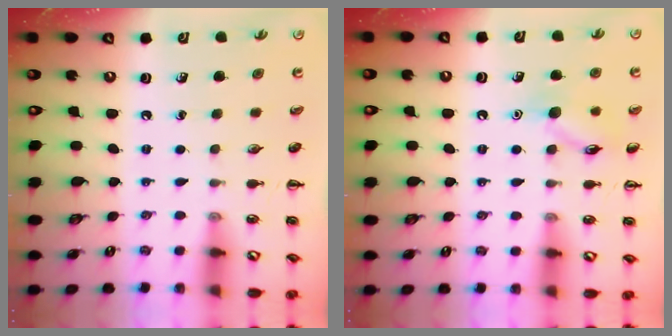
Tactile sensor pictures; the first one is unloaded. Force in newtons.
{"total": 9.5, "press": 9.4, "slide": 0.6}